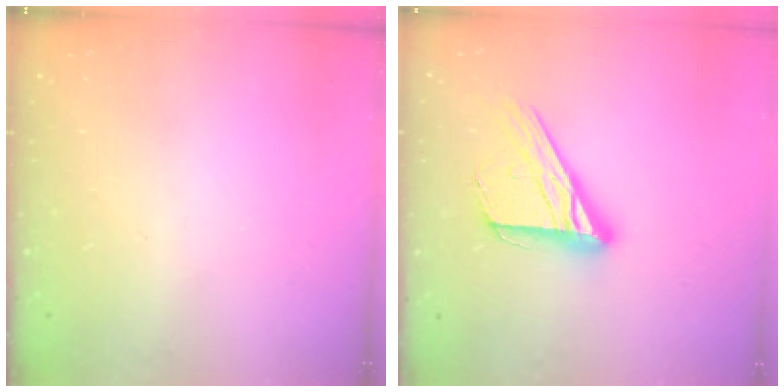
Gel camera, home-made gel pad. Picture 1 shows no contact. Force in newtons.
{"total": 17.1, "press": 17.0, "slide": 1.7}